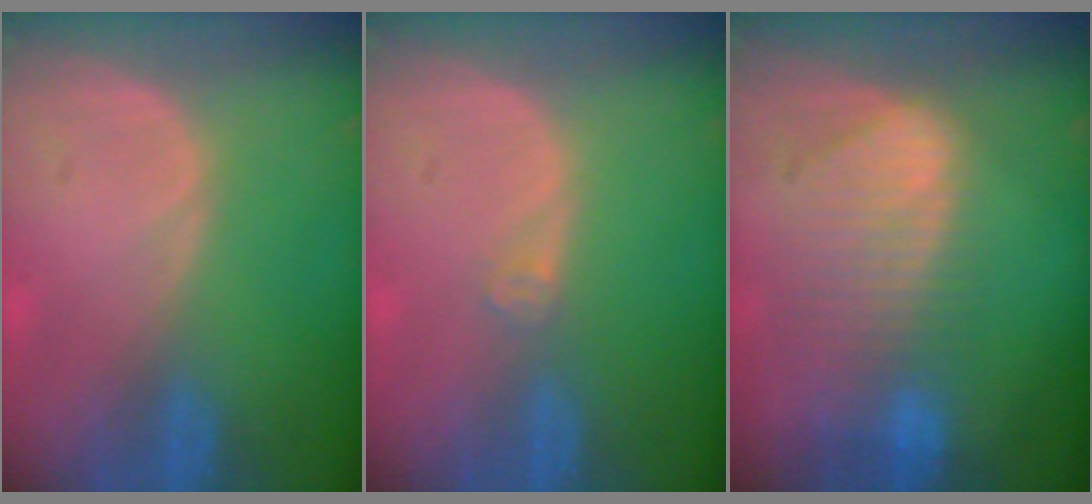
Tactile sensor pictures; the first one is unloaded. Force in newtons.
{"total": 1.3, "press": 1.1, "slide": 0.7}
{"total": 9.3, "press": 8.2, "slide": 4.4}